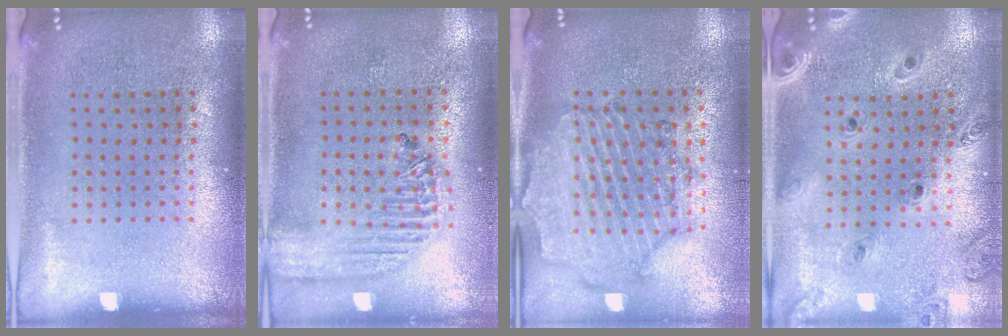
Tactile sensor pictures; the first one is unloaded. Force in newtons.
{"total": 1.9, "press": 1.7, "slide": 0.7}
{"total": 1.6, "press": 1.6, "slide": 0.3}
{"total": 1.3, "press": 1.3, "slide": 0.2}